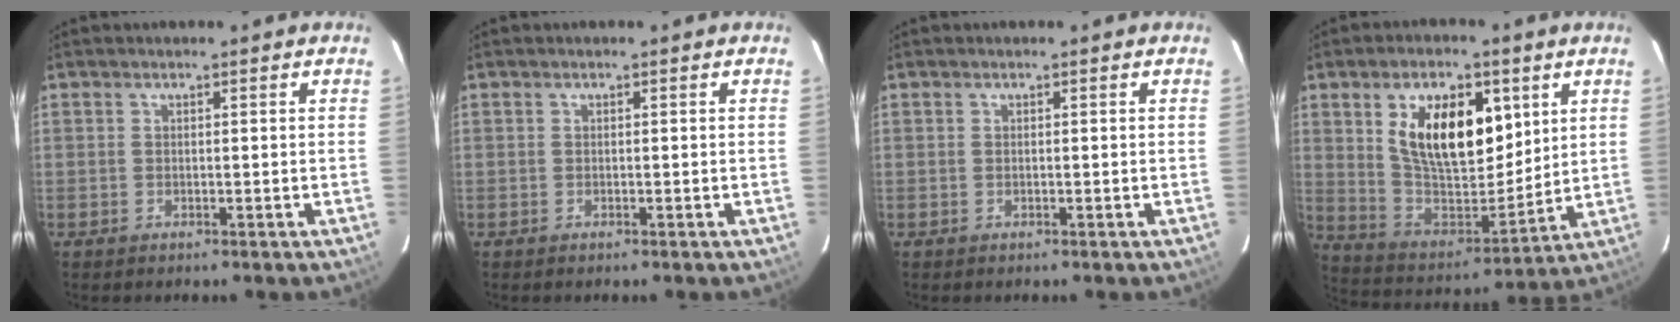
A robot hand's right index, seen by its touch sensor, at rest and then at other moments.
{"total": 0.0}
{"total": 0.0}
{"total": 17.9, "force": [6.5, 9.3, 13.8], "torque": [-0.247, 0.004, 0.129]}